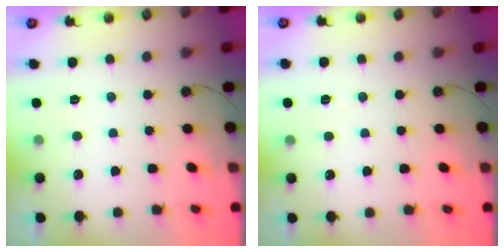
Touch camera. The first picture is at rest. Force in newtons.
{"total": 2.9, "press": 2.2, "slide": 1.9}